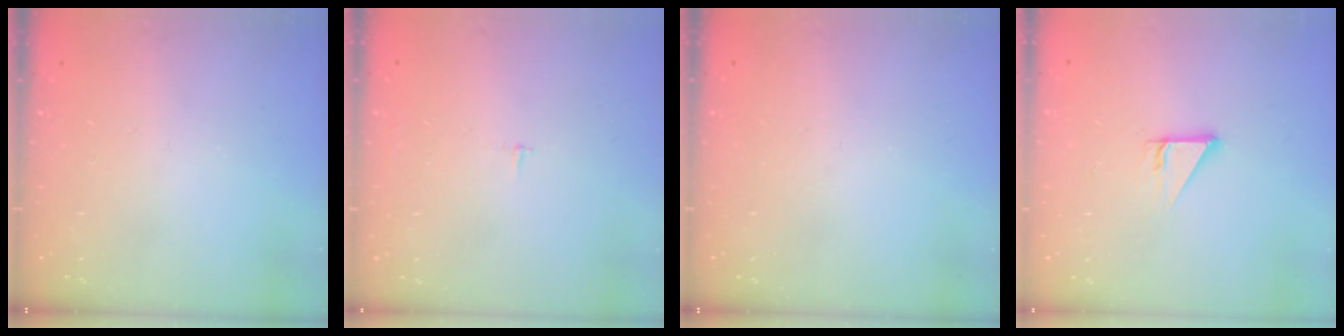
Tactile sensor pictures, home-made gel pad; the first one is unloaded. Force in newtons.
{"total": 2.1, "press": 2.1, "slide": 0.2}
{"total": 0.0}
{"total": 3.3, "press": 3.3, "slide": 0.2}